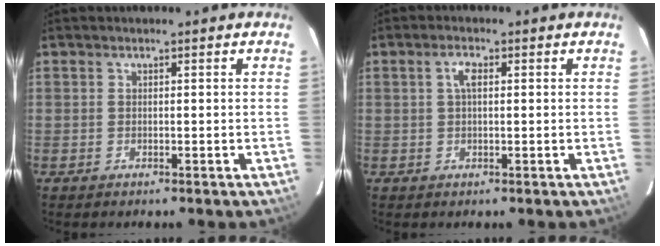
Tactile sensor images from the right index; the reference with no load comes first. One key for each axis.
{"total": 2.3, "fx": 0.5, "fy": 0.9, "fz": 2.1, "tx": -0.043, "ty": 0.008, "tz": 0.009}